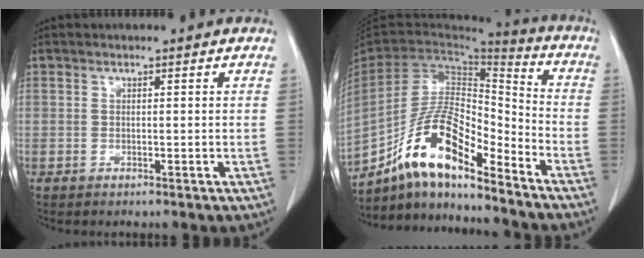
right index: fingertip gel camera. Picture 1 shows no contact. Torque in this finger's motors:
{"motor_torque": [1.17, -0.96, 0.62, 0.11]}